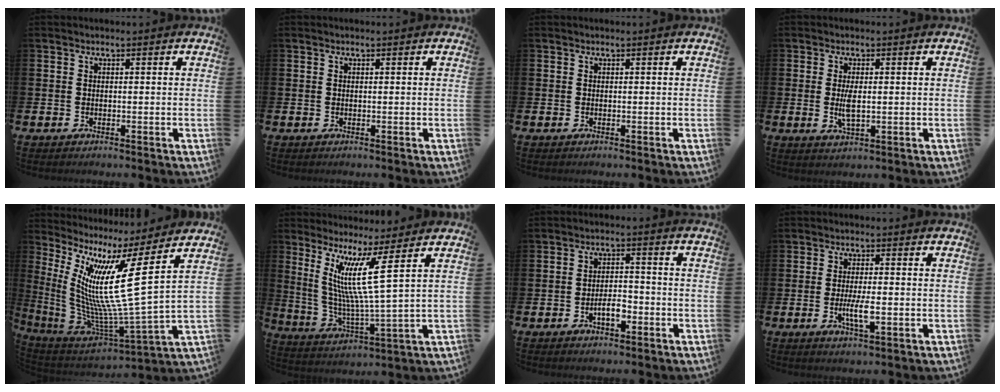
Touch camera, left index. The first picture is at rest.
{"total": 0.0}
{"total": 0.0}
{"total": 3.2, "force": [0.2, 1.2, 3.0], "torque": [-0.054, 0.002, 0.001]}
{"total": 14.3, "force": [4.8, 1.4, 13.4], "torque": [-0.268, -0.069, 0.060]}
{"total": 10.6, "force": [5.8, 0.3, 8.8], "torque": [-0.167, -0.036, 0.094]}
{"total": 3.4, "force": [-1.4, 1.6, 2.6], "torque": [-0.041, 0.005, -0.029]}
{"total": 3.7, "force": [-0.7, 1.0, 3.5], "torque": [-0.061, -0.004, -0.016]}